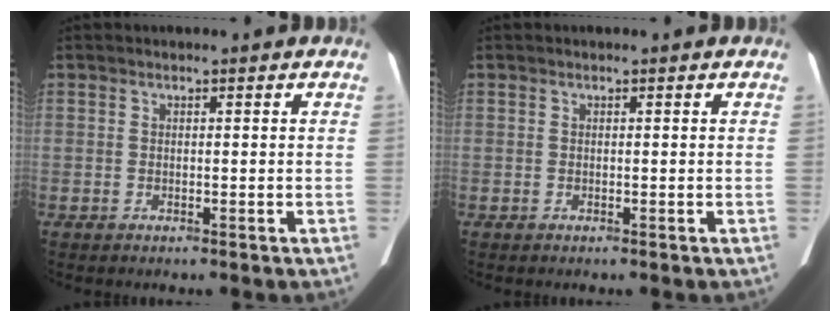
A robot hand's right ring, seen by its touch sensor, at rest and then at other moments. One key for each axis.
{"total": 0.0}